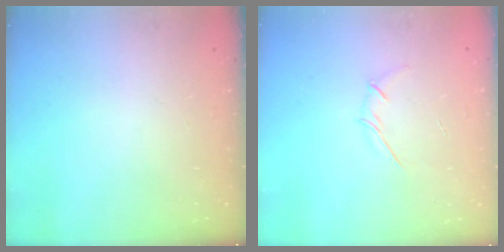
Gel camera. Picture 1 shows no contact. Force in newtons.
{"total": 3.4, "press": 3.3, "slide": 0.8}